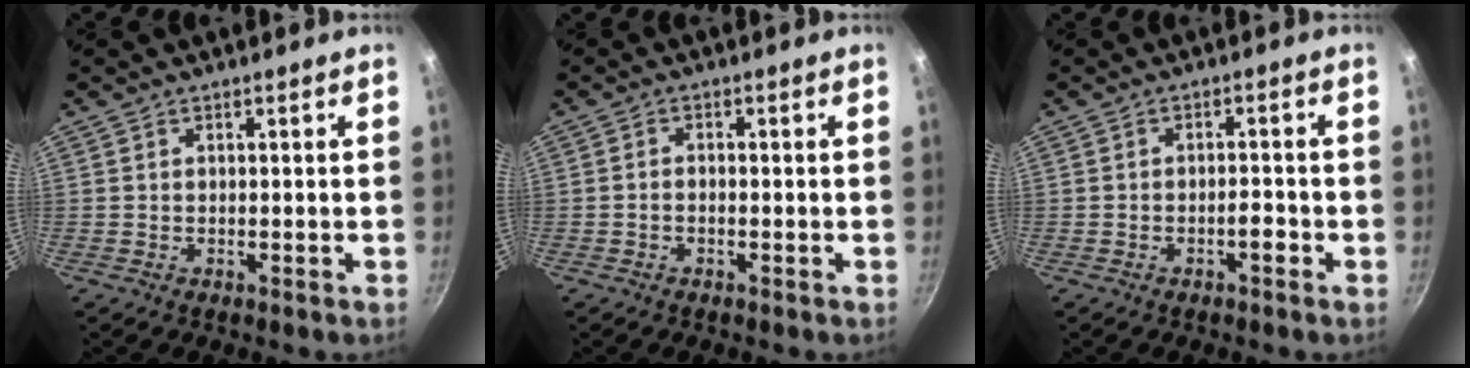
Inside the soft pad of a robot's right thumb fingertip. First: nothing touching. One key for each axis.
{"total": 1.3, "fx": -0.6, "fy": 0.7, "fz": 0.8, "tx": -0.016, "ty": 0.010, "tz": -0.014}
{"total": 2.4, "fx": -1.3, "fy": 0.9, "fz": 1.8, "tx": -0.022, "ty": 0.015, "tz": -0.022}